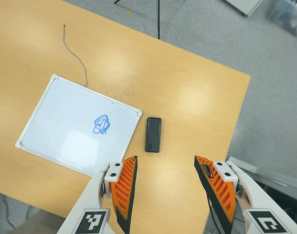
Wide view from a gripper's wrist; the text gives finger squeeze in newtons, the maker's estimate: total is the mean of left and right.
{"total": 0.0}